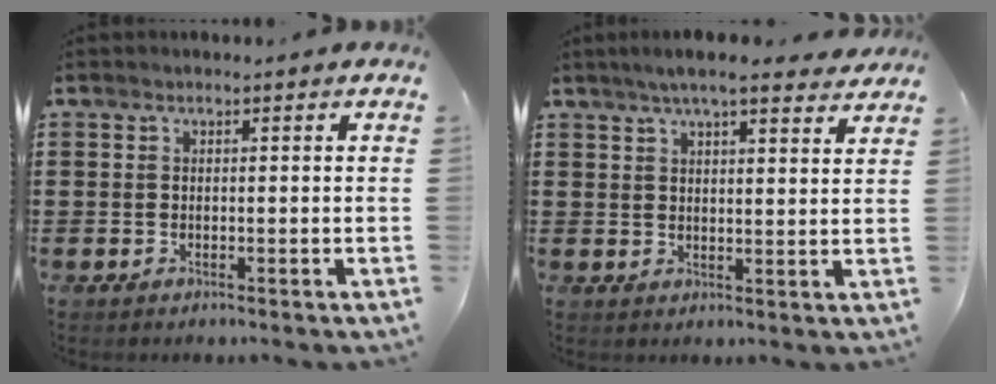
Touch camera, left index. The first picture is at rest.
{"total": 5.5, "force": [4.7, 0.7, 2.8], "torque": [-0.064, -0.005, 0.085]}